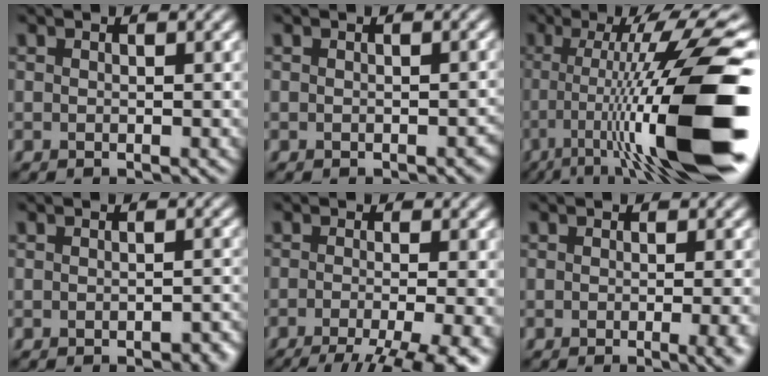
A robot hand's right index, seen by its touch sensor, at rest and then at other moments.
{"total": 0.9, "force": [-0.6, 0.3, 0.6], "torque": [-0.011, -0.001, -0.006]}
{"total": 15.4, "force": [-4.1, 2.9, 14.6], "torque": [-0.218, 0.013, -0.069]}
{"total": 1.8, "force": [-1.1, 0.6, 1.2], "torque": [-0.014, 0.003, -0.012]}
{"total": 8.6, "force": [-4.7, 2.2, 6.8], "torque": [-0.084, -0.014, -0.068]}
{"total": 5.4, "force": [-1.3, 2.3, 4.7], "torque": [-0.023, -0.001, -0.010]}